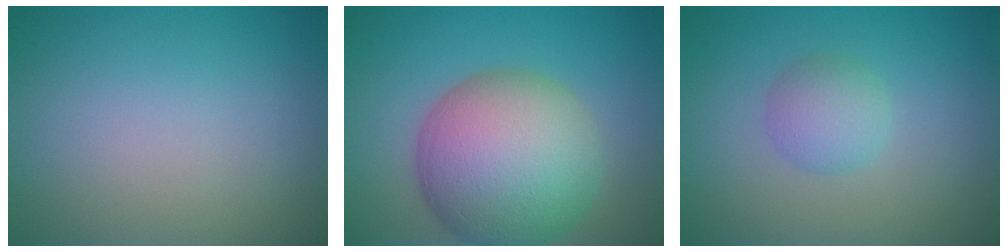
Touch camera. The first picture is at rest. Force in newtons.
{"total": 11.7, "press": 11.7, "slide": 0.4}
{"total": 2.5, "press": 2.5, "slide": 0.1}